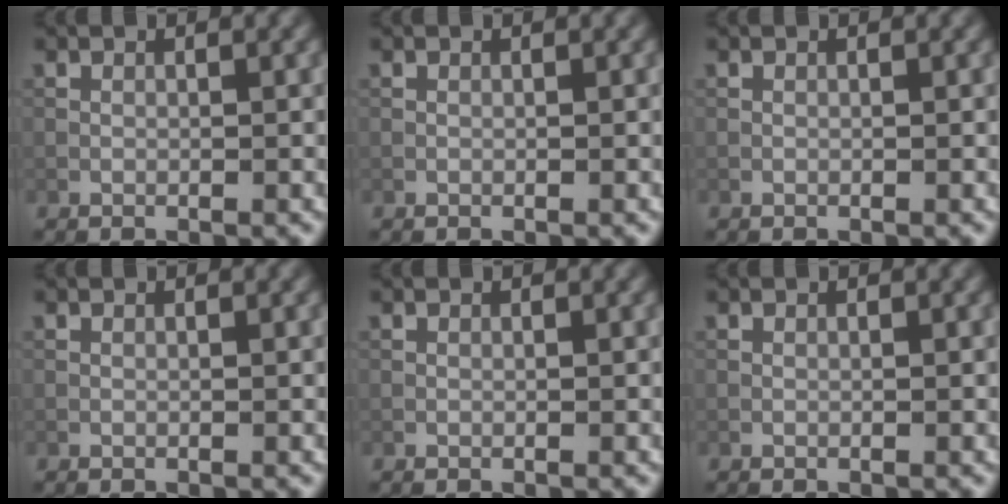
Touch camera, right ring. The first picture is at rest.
{"total": 0.0}
{"total": 0.0}
{"total": 0.0}
{"total": 0.0}
{"total": 0.0}